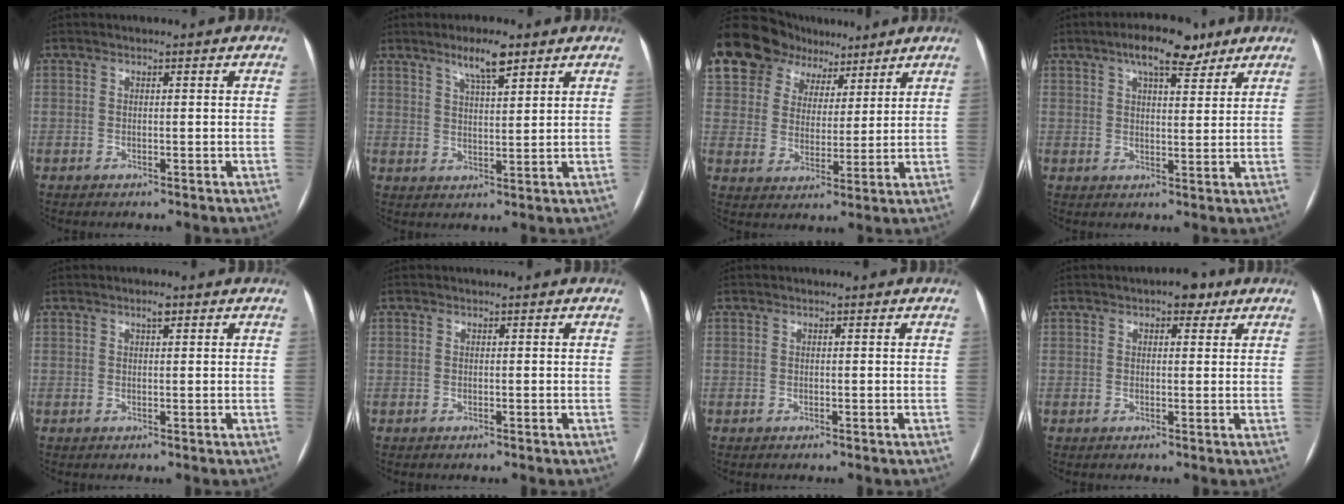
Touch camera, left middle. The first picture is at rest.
{"total": 5.6, "force": [3.8, 0.9, 4.0], "torque": [-0.073, 0.003, 0.065]}
{"total": 19.9, "force": [13.8, 12.5, 7.0], "torque": [-0.194, 0.061, 0.252]}
{"total": 8.0, "force": [5.4, 2.6, 5.2], "torque": [-0.084, 0.015, 0.083]}
{"total": 1.2, "force": [0.7, 0.3, 0.9], "torque": [-0.018, 0.004, 0.012]}
{"total": 2.0, "force": [-0.7, -1.4, -1.2], "torque": [0.030, -0.009, -0.011]}
{"total": 0.0}
{"total": 3.5, "force": [2.2, 1.6, 2.2], "torque": [-0.030, 0.014, 0.025]}